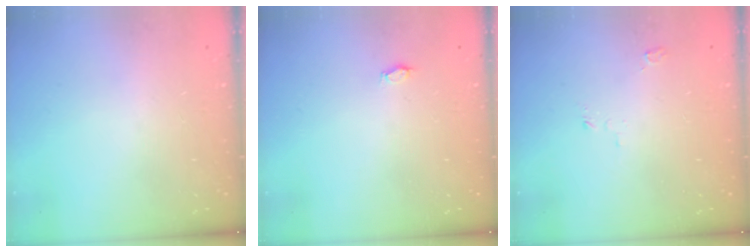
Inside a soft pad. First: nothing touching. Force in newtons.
{"total": 2.7, "press": 2.4, "slide": 1.1}
{"total": 2.7, "press": 2.7, "slide": 0.3}